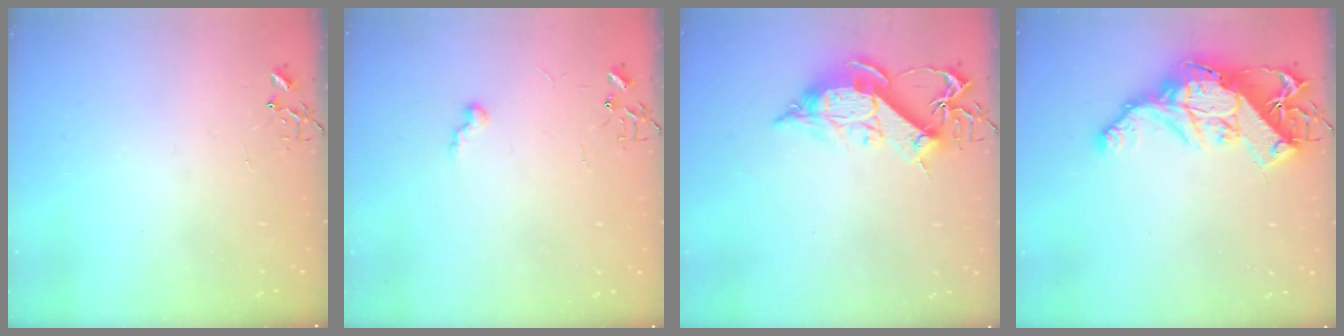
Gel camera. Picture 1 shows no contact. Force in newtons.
{"total": 5.3, "press": 5.3, "slide": 0.5}
{"total": 13.0, "press": 12.9, "slide": 1.5}
{"total": 18.1, "press": 18.0, "slide": 1.6}